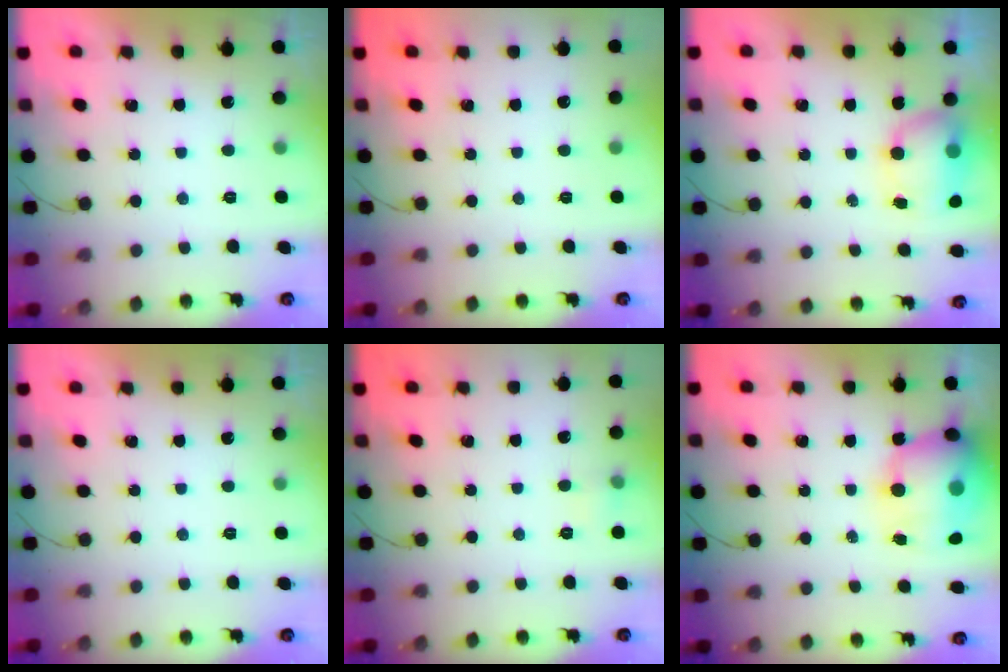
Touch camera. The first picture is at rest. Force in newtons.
{"total": 0.0}
{"total": 7.0, "press": 7.0, "slide": 1.1}
{"total": 0.0}
{"total": 5.5, "press": 5.3, "slide": 1.6}
{"total": 17.2, "press": 16.7, "slide": 4.2}